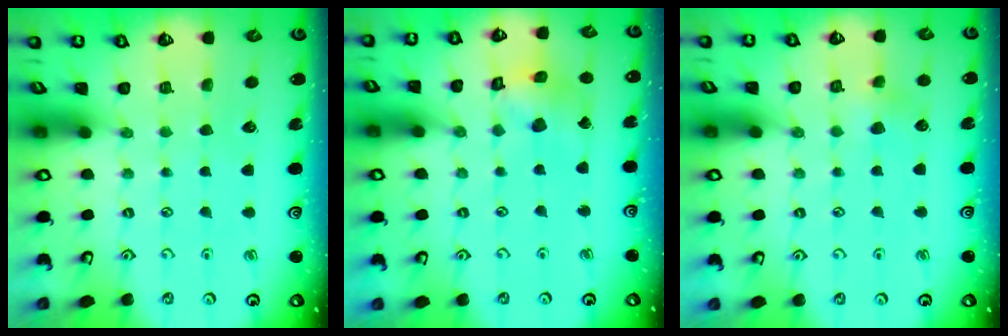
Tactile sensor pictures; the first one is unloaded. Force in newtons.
{"total": 9.7, "press": 9.6, "slide": 1.1}
{"total": 4.3, "press": 4.3, "slide": 0.5}